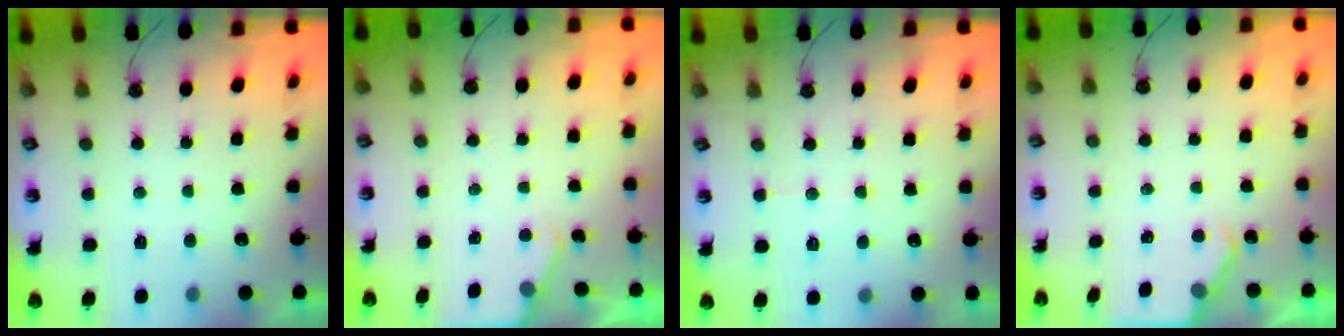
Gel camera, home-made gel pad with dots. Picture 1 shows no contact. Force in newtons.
{"total": 2.8, "press": 2.8, "slide": 0.4}
{"total": 5.5, "press": 5.5, "slide": 0.2}
{"total": 2.8, "press": 2.8, "slide": 0.4}